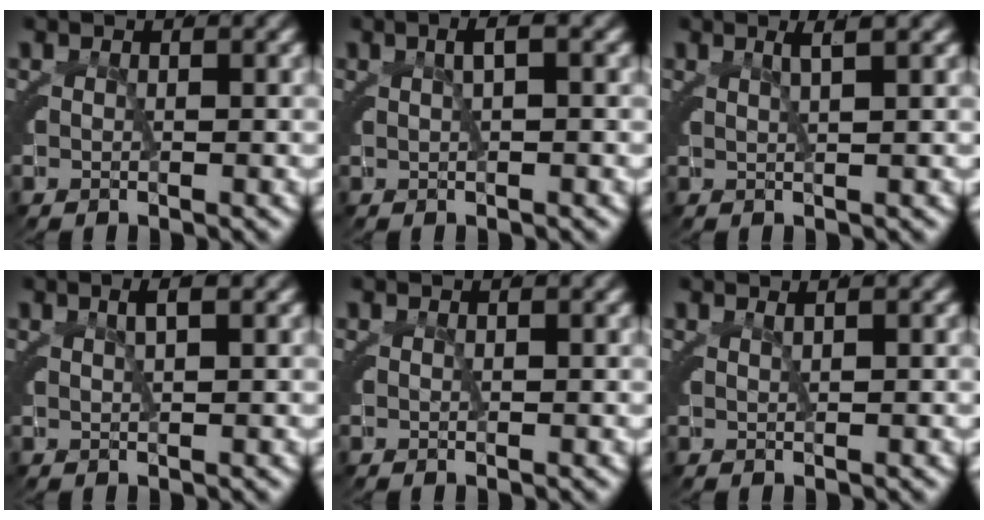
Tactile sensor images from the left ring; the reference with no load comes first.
{"total": 1.4, "force": [0.4, 0.1, 1.4], "torque": [-0.014, 0.010, 0.008]}
{"total": 1.7, "force": [1.0, -0.9, 1.0], "torque": [-0.015, 0.006, 0.020]}
{"total": 1.4, "force": [0.8, -0.3, 1.1], "torque": [-0.014, 0.008, 0.017]}
{"total": 0.0}
{"total": 0.8, "force": [0.5, -0.7, 0.2], "torque": [0.000, 0.000, 0.012]}